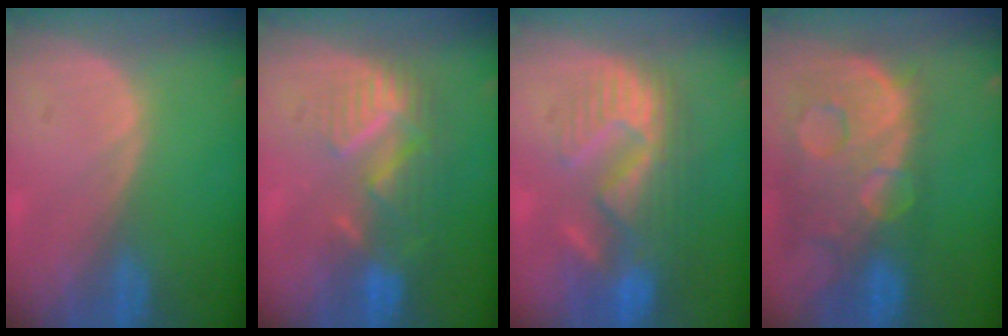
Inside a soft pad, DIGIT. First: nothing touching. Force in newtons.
{"total": 8.9, "press": 7.8, "slide": 4.5}
{"total": 11.0, "press": 9.8, "slide": 5.0}
{"total": 13.8, "press": 11.2, "slide": 8.0}